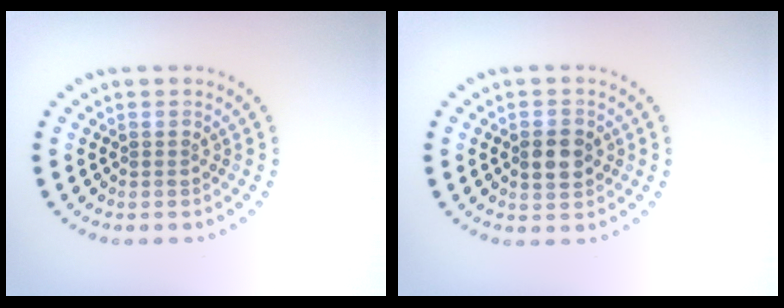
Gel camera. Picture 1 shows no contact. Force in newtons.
{"total": 2.5, "press": 2.5, "slide": 0.2}